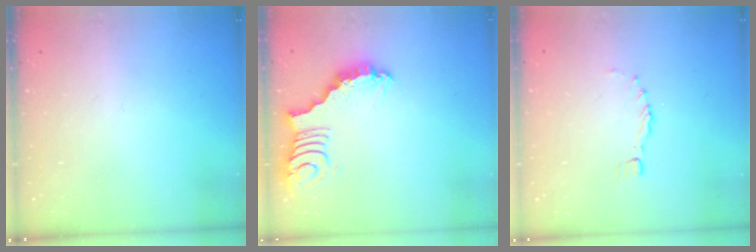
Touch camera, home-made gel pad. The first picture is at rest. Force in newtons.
{"total": 3.4, "press": 3.3, "slide": 0.4}
{"total": 0.0}